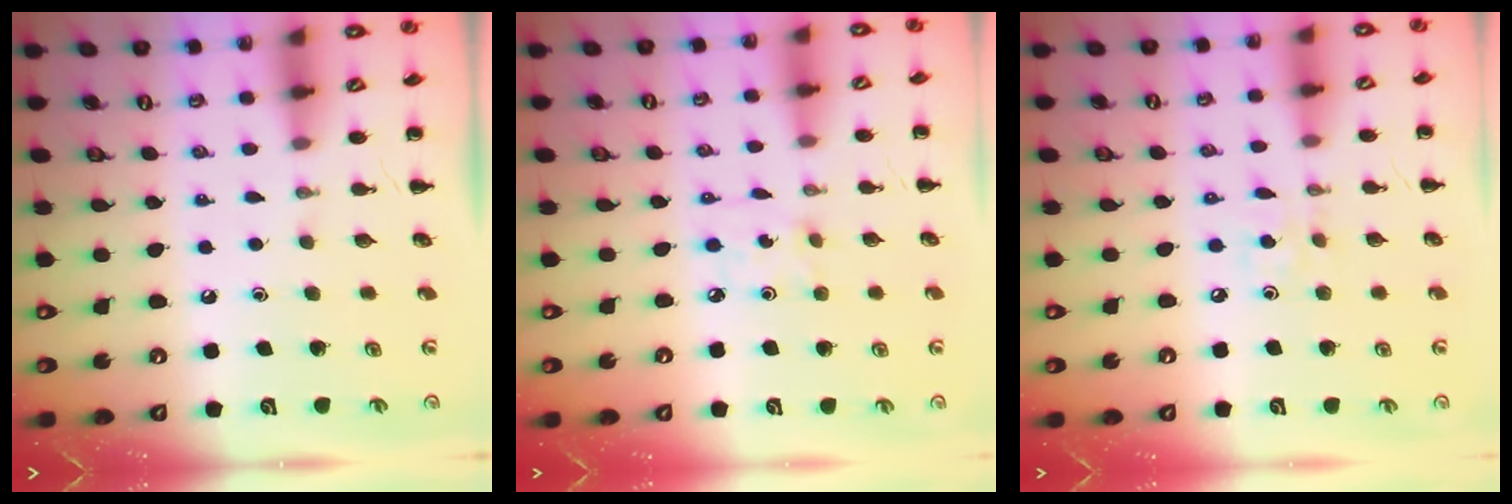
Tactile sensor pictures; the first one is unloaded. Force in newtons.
{"total": 2.5, "press": 2.4, "slide": 0.8}
{"total": 2.1, "press": 2.0, "slide": 0.6}